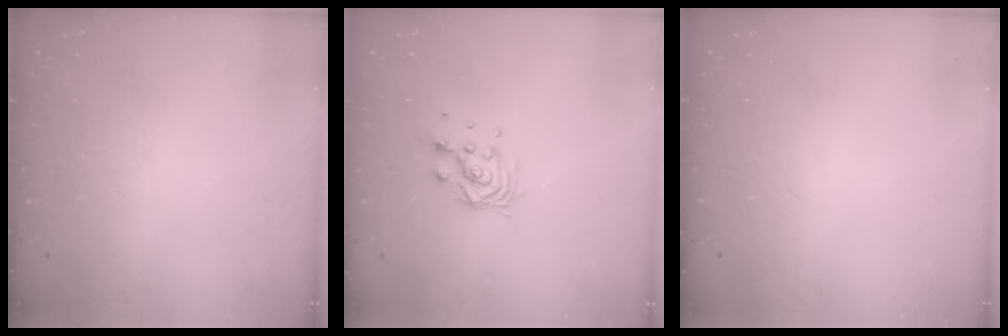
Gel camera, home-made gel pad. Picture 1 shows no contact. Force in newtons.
{"total": 7.5, "press": 7.5, "slide": 0.4}
{"total": 0.0}